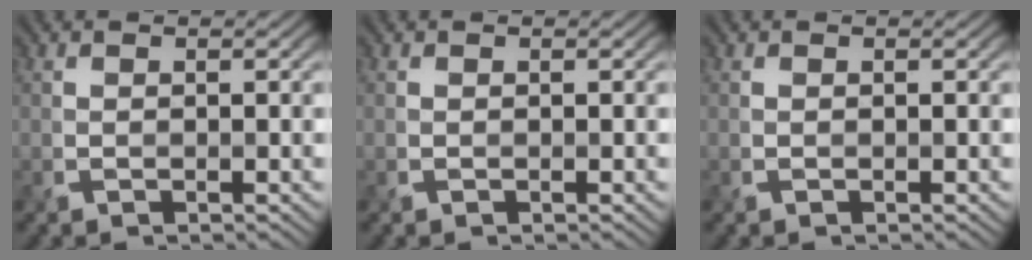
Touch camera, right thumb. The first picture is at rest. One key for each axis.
{"total": 0.0}
{"total": 0.0}